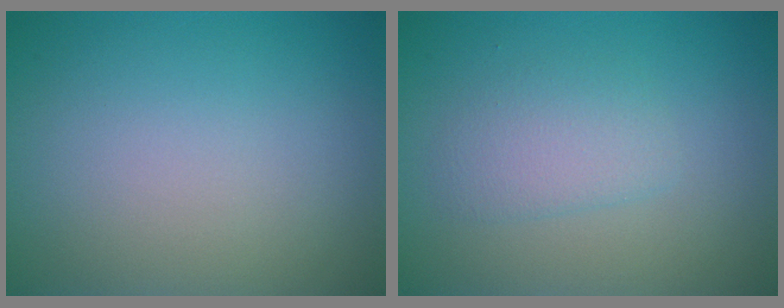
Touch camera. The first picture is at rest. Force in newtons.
{"total": 2.2, "press": 2.2, "slide": 0.1}